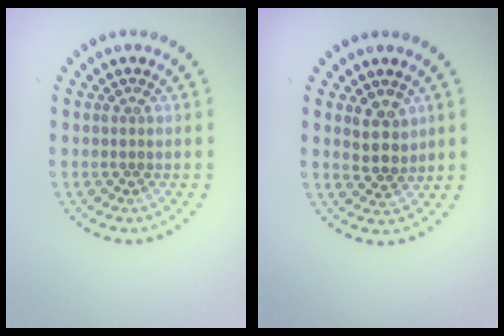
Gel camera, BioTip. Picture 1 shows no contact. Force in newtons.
{"total": 2.6, "press": 2.3, "slide": 1.1}